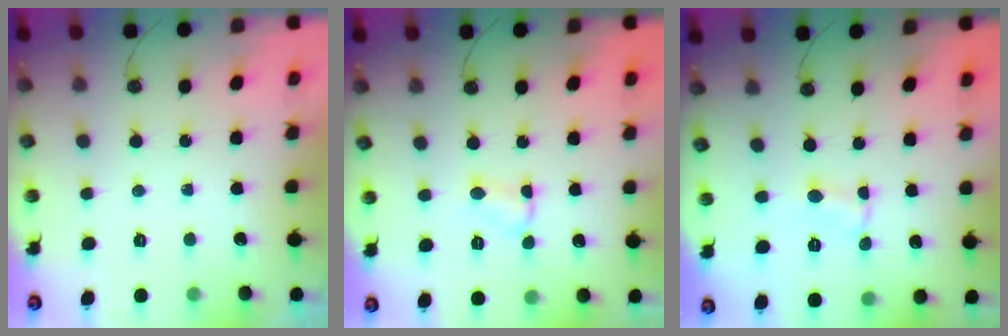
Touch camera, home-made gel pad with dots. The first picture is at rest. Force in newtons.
{"total": 2.9, "press": 2.9, "slide": 0.5}
{"total": 0.5, "press": 0.5, "slide": 0.1}